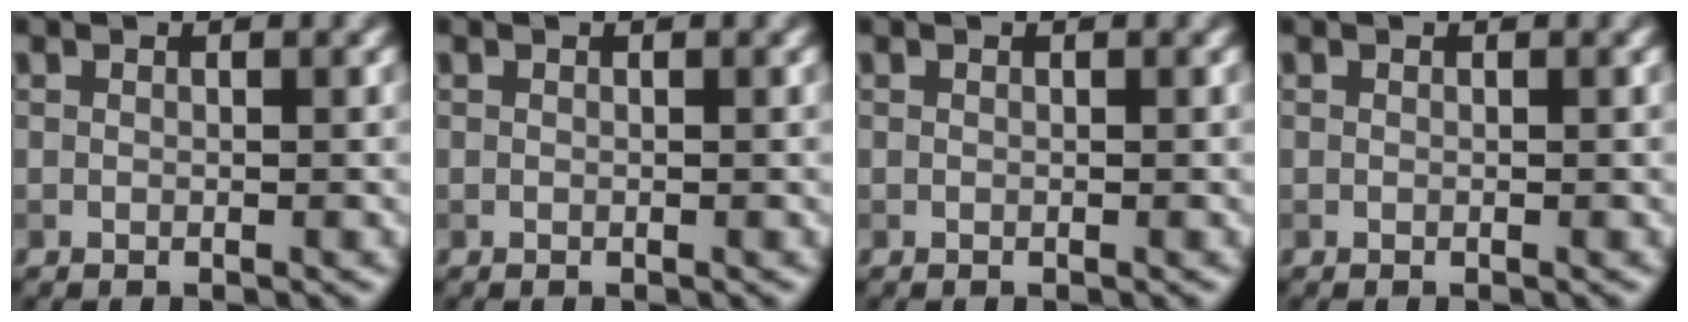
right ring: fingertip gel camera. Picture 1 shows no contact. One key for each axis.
{"total": 0.0}
{"total": 0.0}
{"total": 0.0}